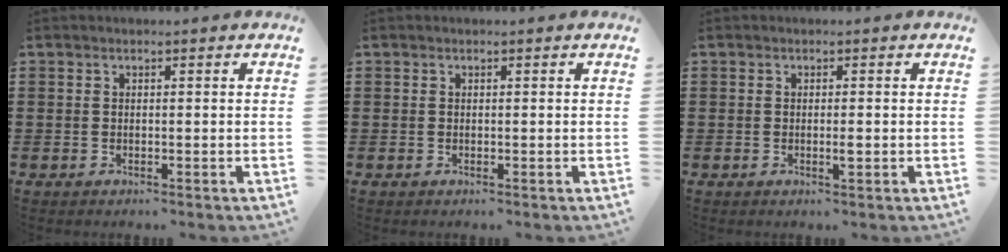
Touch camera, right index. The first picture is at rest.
{"total": 0.0}
{"total": 1.4, "force": [-0.3, 0.2, 1.4], "torque": [-0.026, -0.001, -0.006]}